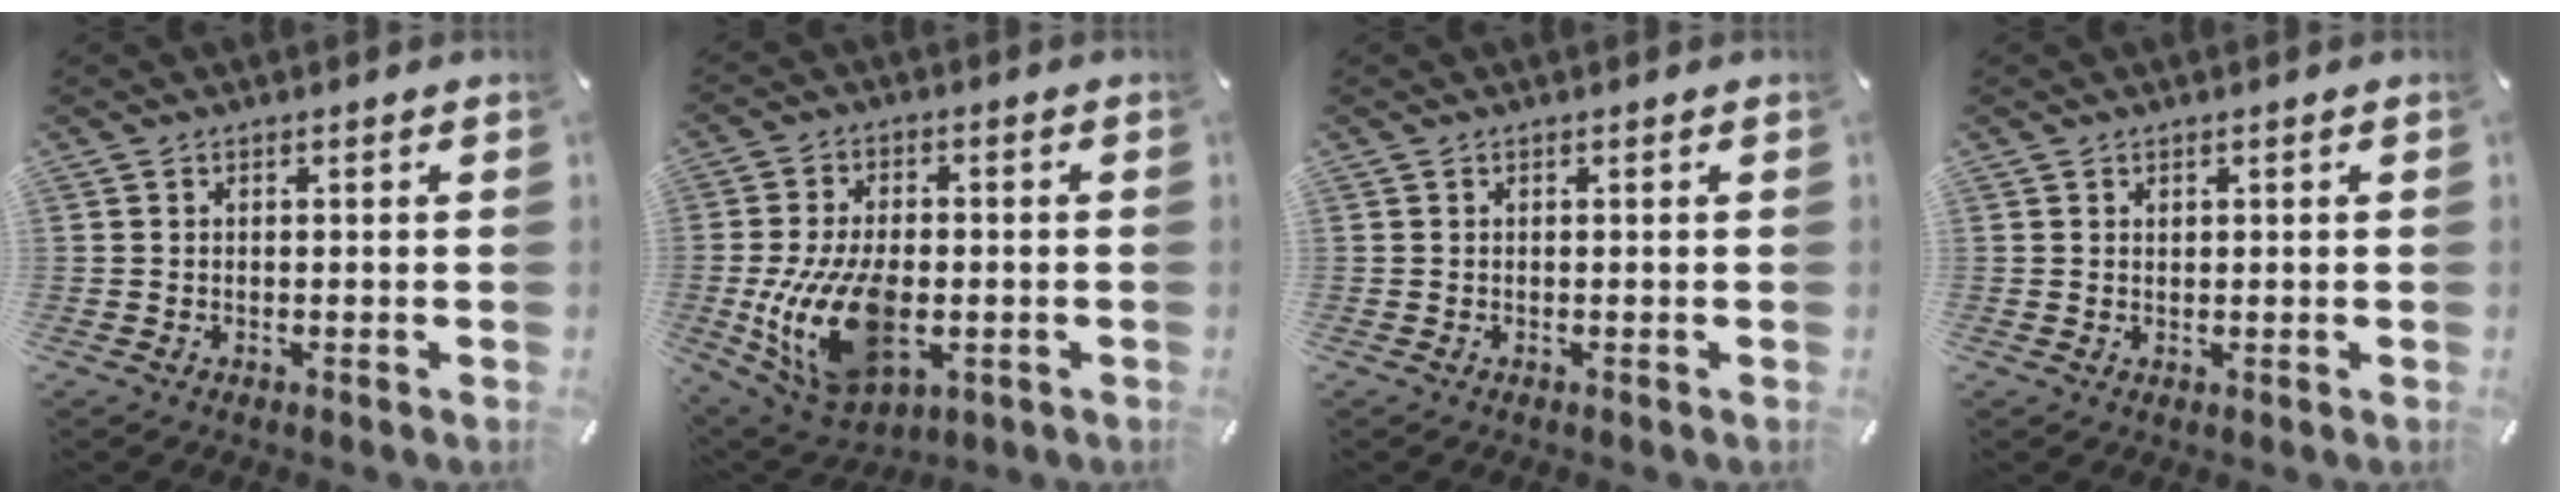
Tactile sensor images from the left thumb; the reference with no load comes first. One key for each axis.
{"total": 18.3, "fx": -3.4, "fy": 11.4, "fz": 13.9, "tx": -0.285, "ty": -0.006, "tz": -0.054}
{"total": 0.0}
{"total": 0.8, "fx": 0.4, "fy": 0.7, "fz": 0.3, "tx": 0.002, "ty": -0.003, "tz": 0.006}